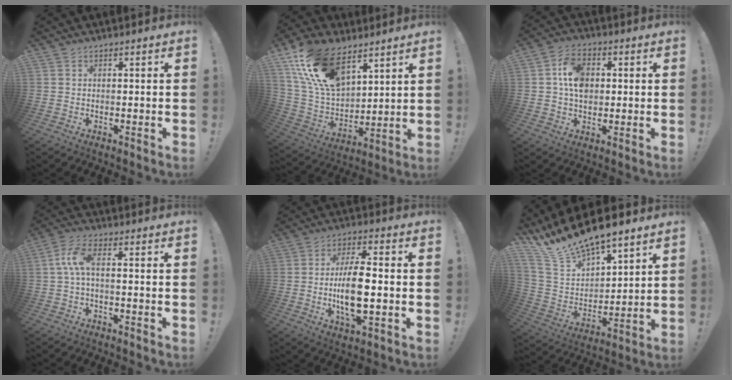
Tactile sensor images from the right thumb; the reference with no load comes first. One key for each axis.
{"total": 20.4, "fx": 12.0, "fy": 10.9, "fz": 12.4, "tx": -0.251, "ty": -0.068, "tz": 0.222}
{"total": 10.2, "fx": 1.7, "fy": 7.5, "fz": 6.8, "tx": -0.112, "ty": 0.006, "tz": 0.031}
{"total": 7.0, "fx": 0.1, "fy": 2.2, "fz": 6.7, "tx": -0.132, "ty": 0.002, "tz": 0.002}
{"total": 12.7, "fx": -1.5, "fy": 4.6, "fz": 11.7, "tx": -0.222, "ty": -0.005, "tz": -0.036}
{"total": 15.8, "fx": 13.4, "fy": 5.2, "fz": 6.5, "tx": -0.133, "ty": -0.103, "tz": 0.245}